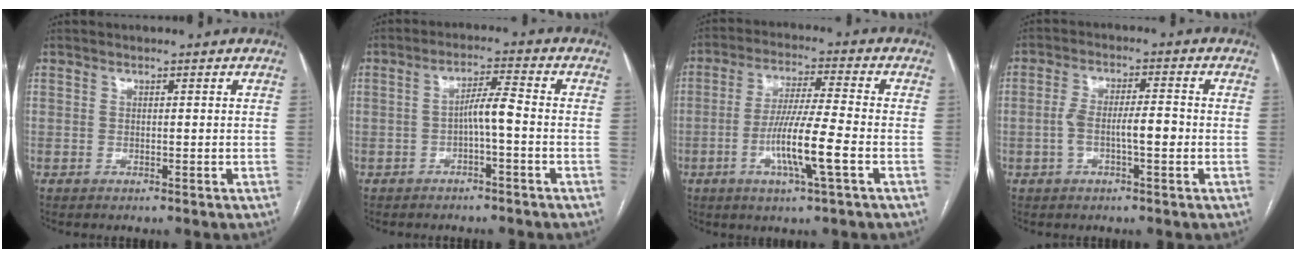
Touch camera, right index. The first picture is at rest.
{"total": 4.1, "force": [-1.2, 0.2, 3.9], "torque": [-0.066, 0.013, -0.019]}
{"total": 10.0, "force": [-3.2, 0.0, 9.5], "torque": [-0.182, -0.007, -0.063]}
{"total": 5.9, "force": [-1.3, 1.3, 5.6], "torque": [-0.107, 0.018, -0.020]}